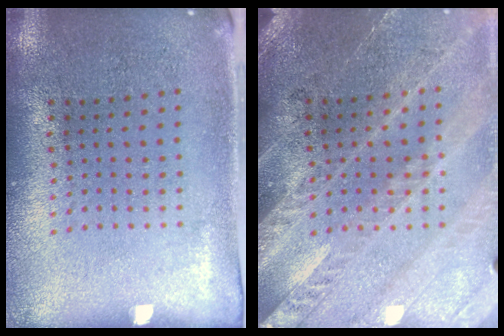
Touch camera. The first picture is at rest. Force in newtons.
{"total": 2.9, "press": 2.7, "slide": 1.2}